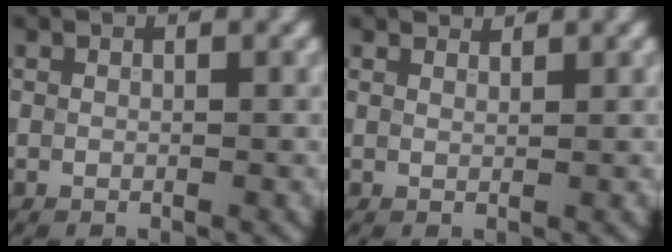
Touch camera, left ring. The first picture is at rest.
{"total": 1.9, "force": [1.8, 0.3, 0.4], "torque": [-0.010, -0.003, 0.023]}